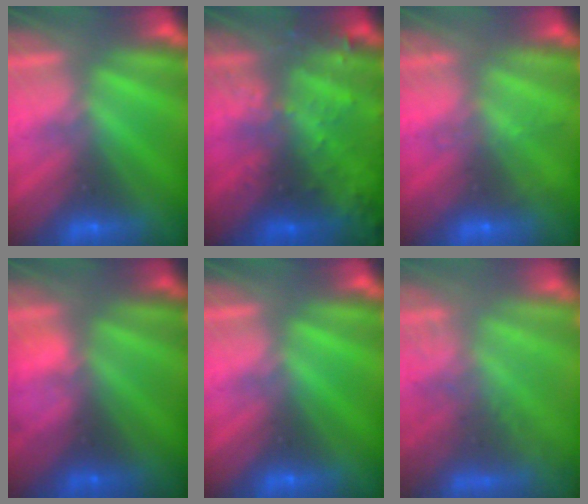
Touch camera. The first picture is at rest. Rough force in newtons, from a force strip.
{"total": 7.9}
{"total": 2.1}
{"total": 2.4}
{"total": 0.0}
{"total": 10.6}